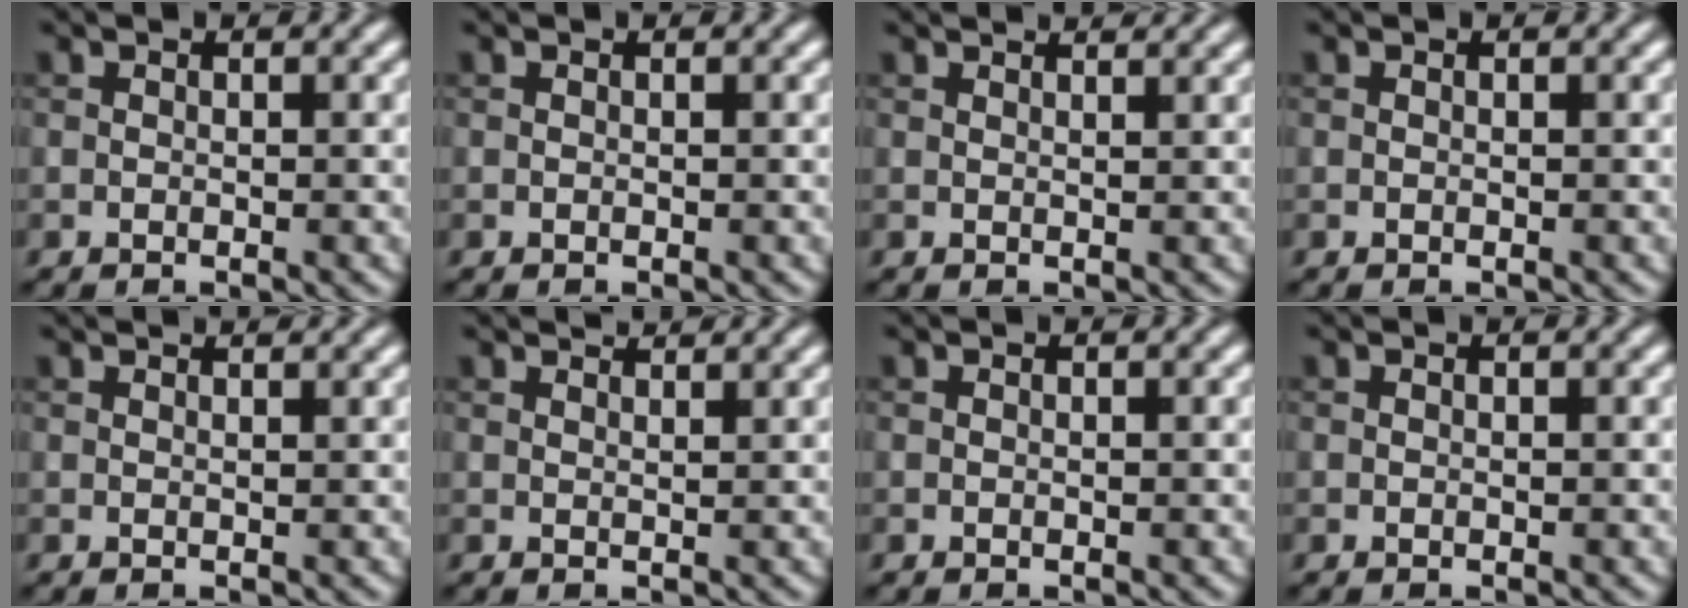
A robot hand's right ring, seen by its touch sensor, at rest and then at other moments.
{"total": 0.0}
{"total": 2.5, "force": [2.2, 0.7, 1.0], "torque": [0.000, 0.008, 0.008]}
{"total": 0.0}
{"total": 1.9, "force": [1.7, 0.5, 0.7], "torque": [-0.005, 0.002, 0.009]}
{"total": 1.8, "force": [1.7, 0.2, 0.5], "torque": [-0.007, -0.001, 0.019]}
{"total": 0.0}
{"total": 0.0}